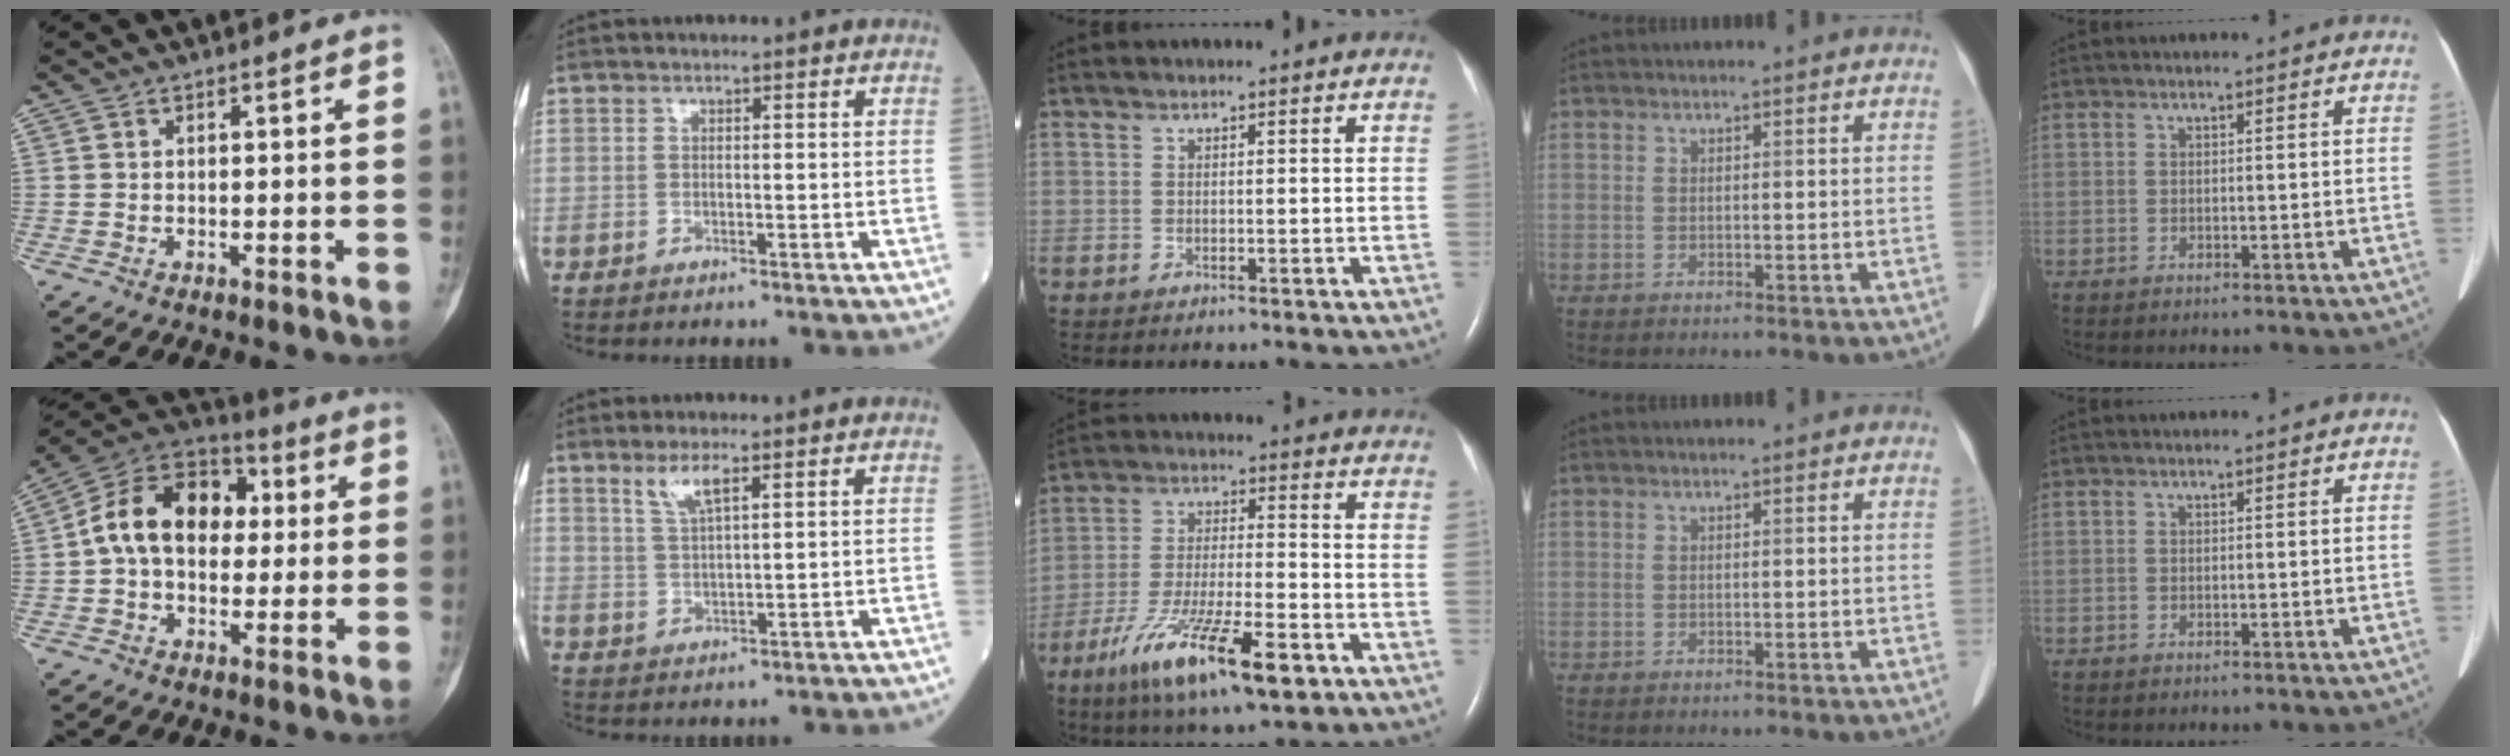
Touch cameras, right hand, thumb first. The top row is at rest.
{"thumb": {"total": 16.6, "force": [1.7, 11.6, 11.8], "torque": [-0.167, 0.039, 0.015]}, "index": {"total": 3.9, "force": [2.4, 0.5, 3.0], "torque": [-0.065, 0.001, 0.049]}, "middle": {"total": 15.1, "force": [-8.4, 2.7, 12.2], "torque": [-0.230, -0.025, -0.141]}}